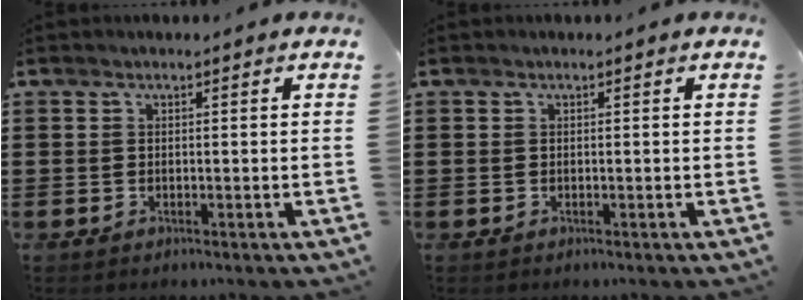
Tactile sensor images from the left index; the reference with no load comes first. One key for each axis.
{"total": 0.0}